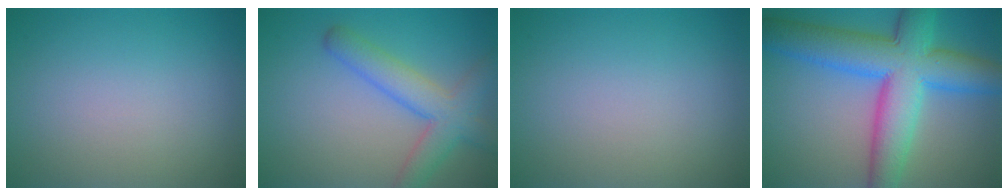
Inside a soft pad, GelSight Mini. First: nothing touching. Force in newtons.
{"total": 4.9, "press": 4.9, "slide": 0.3}
{"total": 0.0}
{"total": 10.7, "press": 10.7, "slide": 0.3}